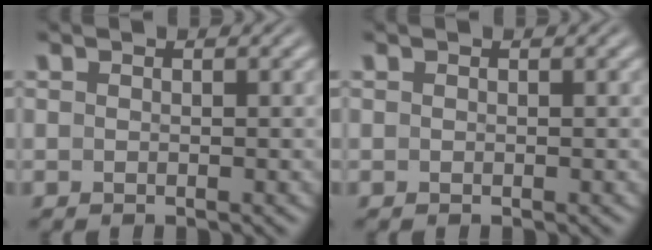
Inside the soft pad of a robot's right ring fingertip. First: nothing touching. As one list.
[{"total": 0.0}]